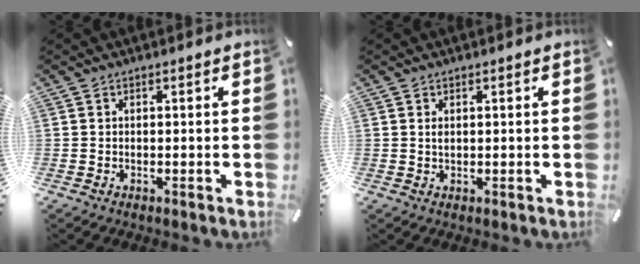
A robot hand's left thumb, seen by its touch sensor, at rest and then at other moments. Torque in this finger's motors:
{"motor_torque": [0.19, 0.42, 0.09, -0.43, 0.00]}